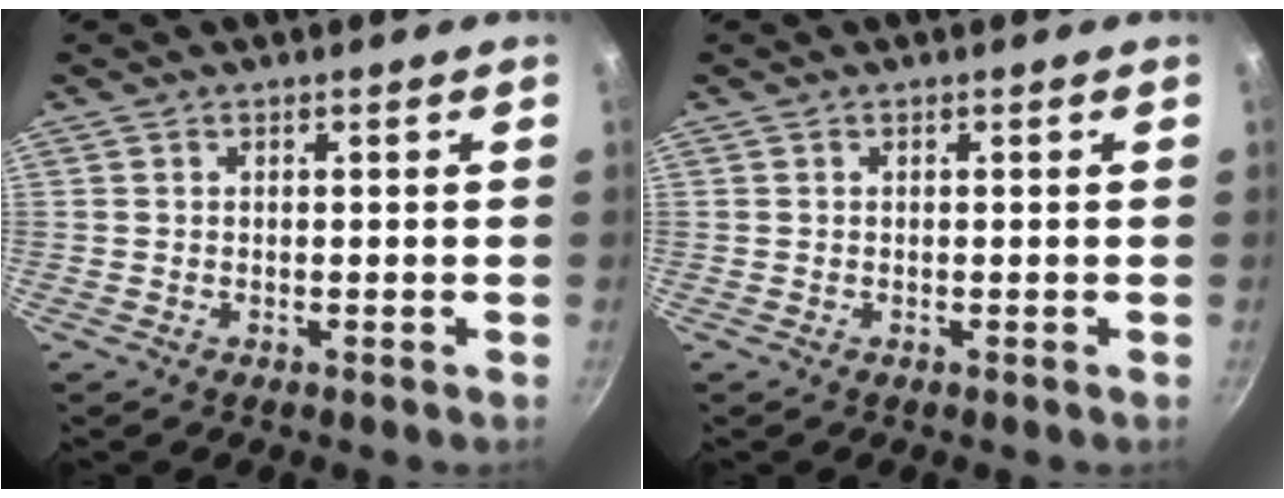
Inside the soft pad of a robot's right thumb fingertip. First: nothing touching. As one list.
[{"total": 0.0}]